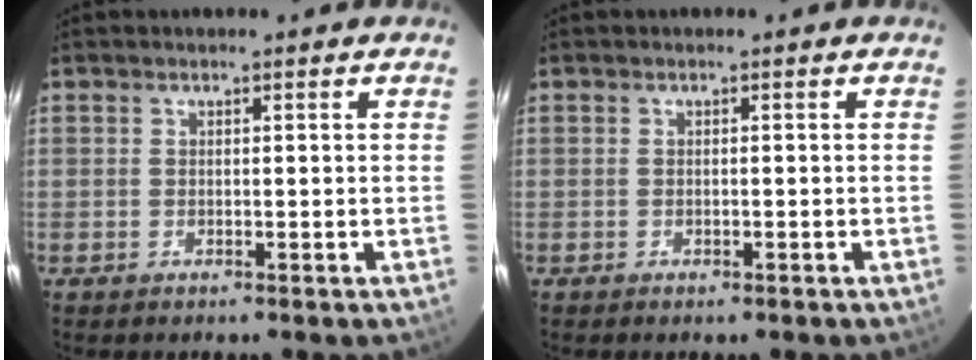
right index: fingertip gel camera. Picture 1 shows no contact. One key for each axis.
{"total": 0.7, "fx": -0.6, "fy": 0.2, "fz": 0.3, "tx": -0.006, "ty": -0.001, "tz": -0.009}